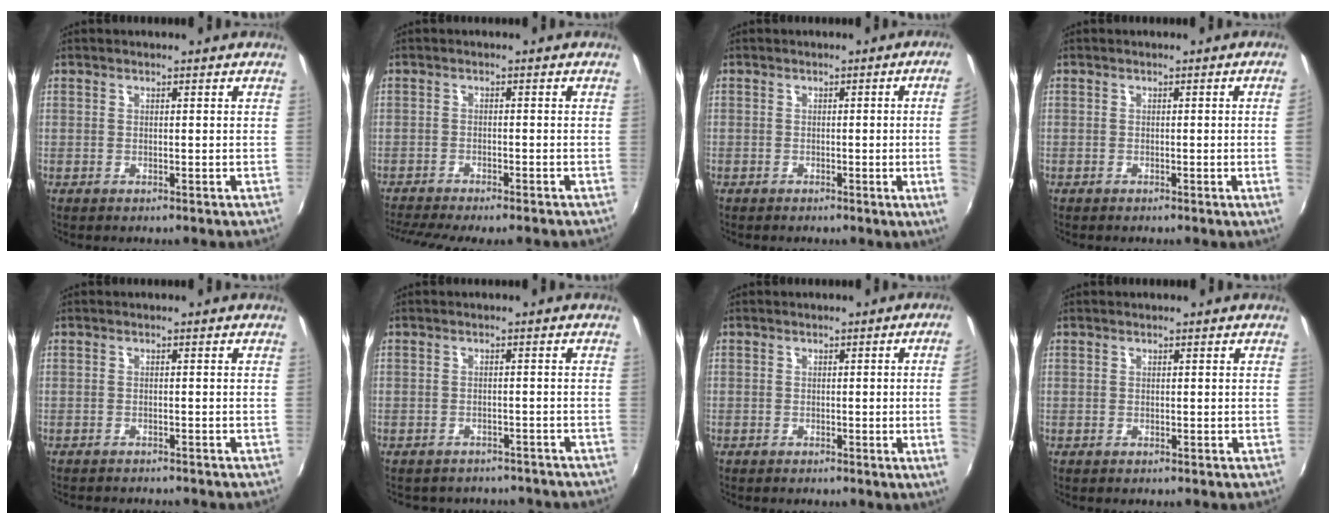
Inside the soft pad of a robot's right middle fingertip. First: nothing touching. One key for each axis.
{"total": 7.7, "fx": -6.8, "fy": 0.2, "fz": 3.6, "tx": -0.087, "ty": -0.025, "tz": -0.110}
{"total": 5.4, "fx": -0.3, "fy": -1.5, "fz": 5.2, "tx": -0.072, "ty": -0.013, "tz": -0.002}
{"total": 1.8, "fx": -0.2, "fy": -1.0, "fz": 1.4, "tx": -0.019, "ty": -0.013, "tz": -0.001}
{"total": 3.4, "fx": -3.2, "fy": 0.6, "fz": 1.0, "tx": -0.027, "ty": -0.013, "tz": -0.050}
{"total": 9.6, "fx": -8.2, "fy": 4.0, "fz": 2.9, "tx": -0.066, "ty": -0.011, "tz": -0.101}
{"total": 4.4, "fx": 0.0, "fy": -1.8, "fz": 4.0, "tx": -0.060, "ty": -0.010, "tz": 0.002}
{"total": 0.0}